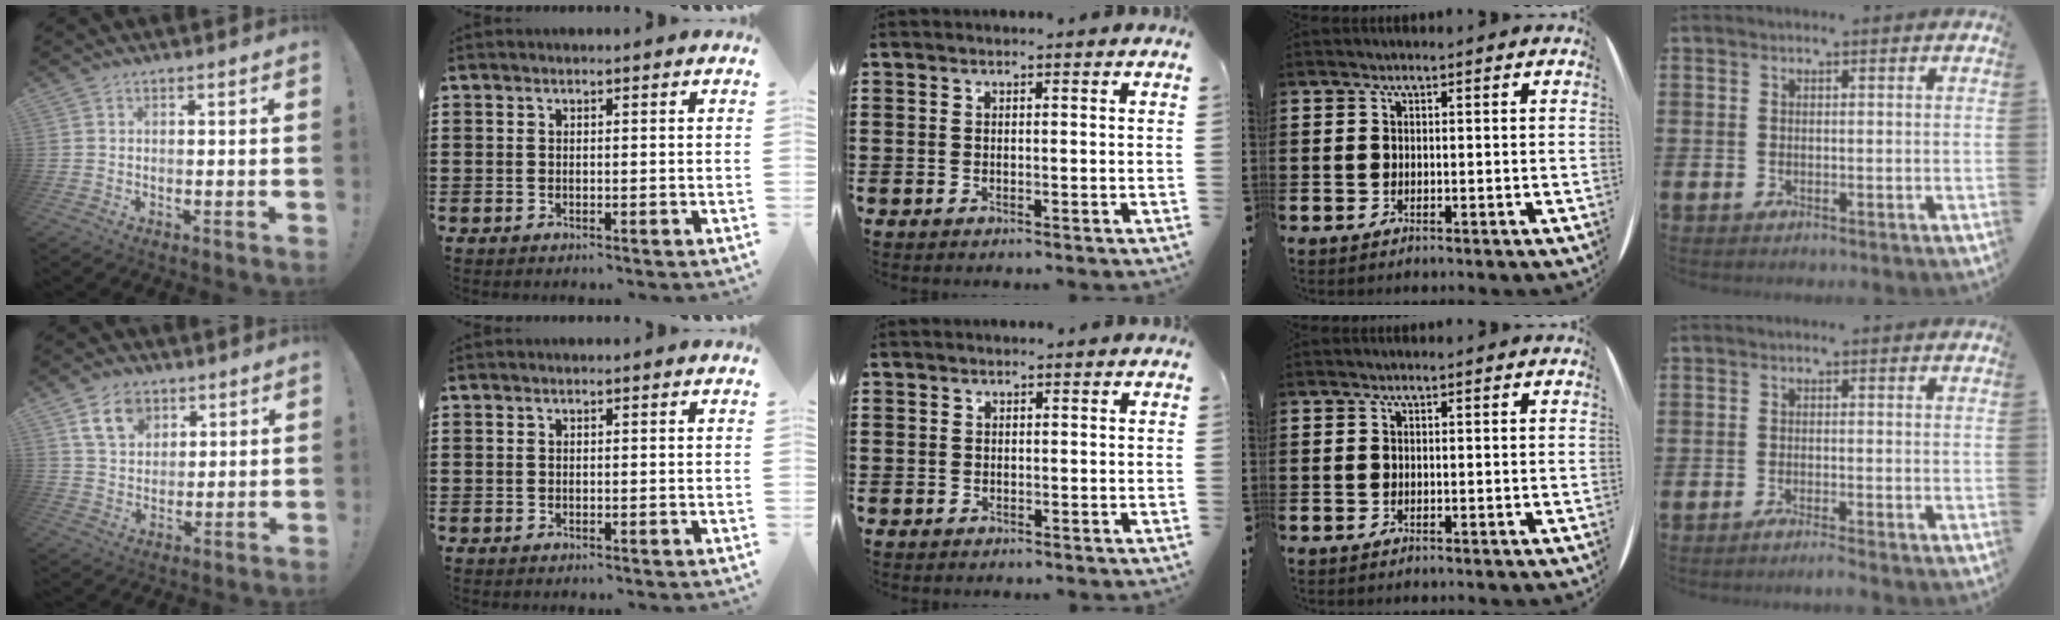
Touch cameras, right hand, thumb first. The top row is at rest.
{"thumb": {"total": 10.1, "force": [5.3, 7.1, 4.9], "torque": [-0.078, -0.015, 0.103]}, "middle": {"total": 0.8, "force": [-0.3, 0.7, 0.0], "torque": [-0.001, 0.004, -0.008]}, "little": {"total": 1.2, "force": [-1.0, -0.1, 0.7], "torque": [-0.010, -0.002, -0.018]}}